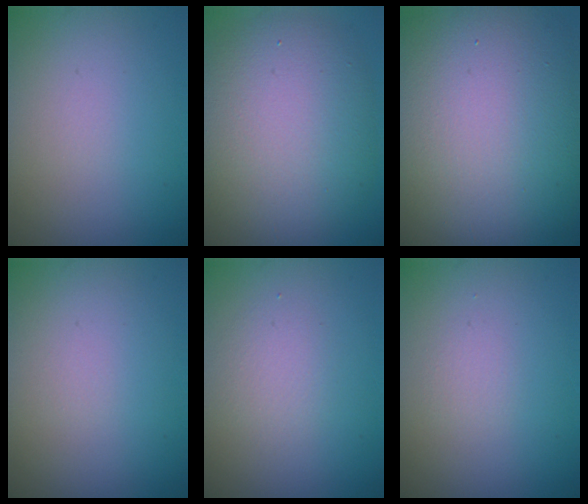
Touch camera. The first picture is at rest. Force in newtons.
{"total": 10.4, "press": 10.4, "slide": 0.2}
{"total": 18.0, "press": 17.9, "slide": 1.3}
{"total": 0.0}
{"total": 1.6, "press": 1.6, "slide": 0.1}
{"total": 0.7, "press": 0.7, "slide": 0.1}